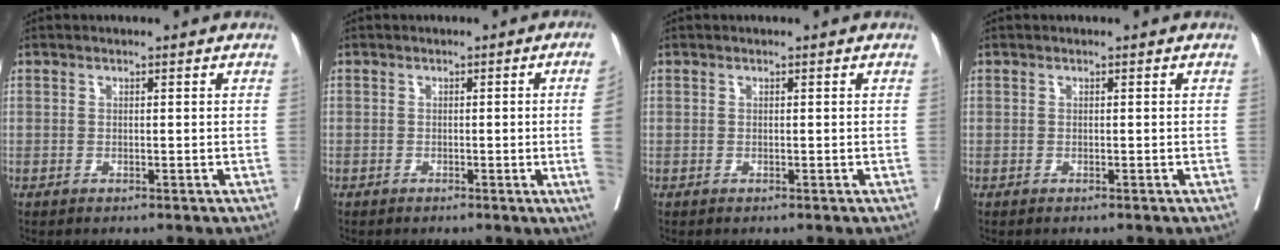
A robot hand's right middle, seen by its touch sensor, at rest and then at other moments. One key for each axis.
{"total": 5.4, "fx": -0.7, "fy": -2.1, "fz": 4.9, "tx": -0.053, "ty": -0.012, "tz": -0.008}
{"total": 0.0}
{"total": 0.0}